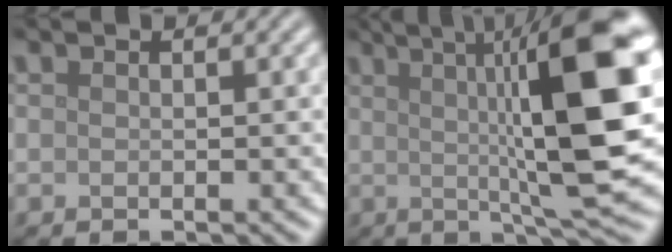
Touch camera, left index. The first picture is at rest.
{"total": 13.8, "force": [2.1, 2.8, 13.3], "torque": [-0.170, 0.004, 0.033]}